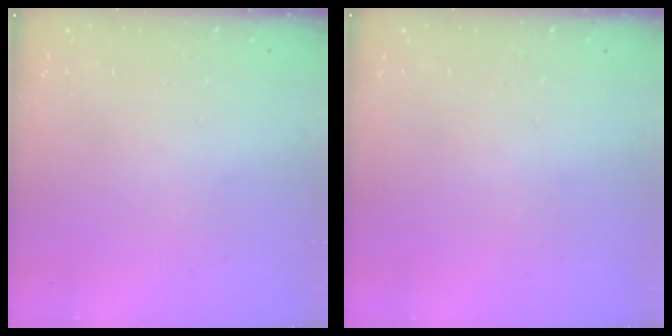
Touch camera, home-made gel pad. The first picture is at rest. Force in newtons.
{"total": 0.0}